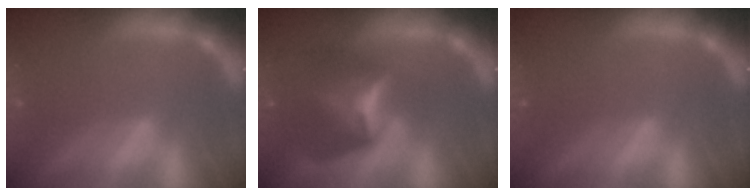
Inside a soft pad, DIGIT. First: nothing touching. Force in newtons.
{"total": 5.9}
{"total": 0.0}